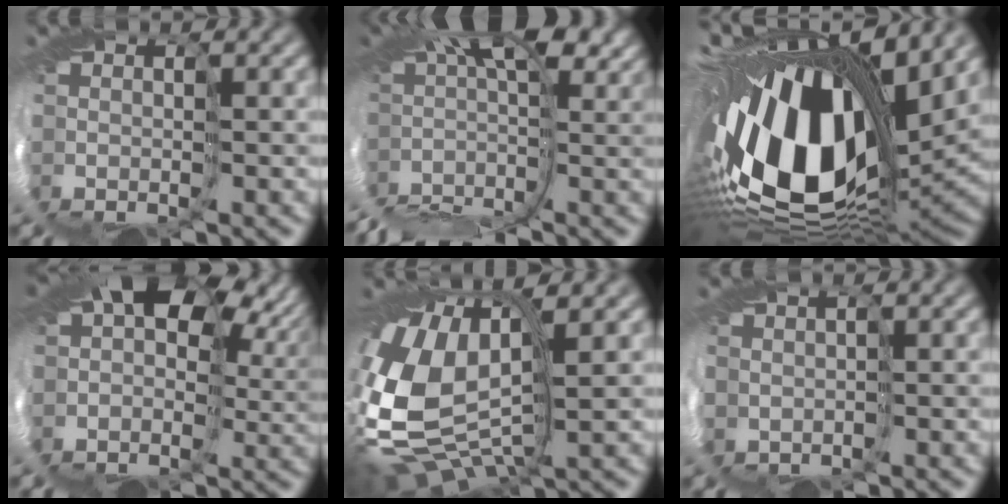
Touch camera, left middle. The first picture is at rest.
{"total": 6.4, "force": [-2.7, 2.0, 5.5], "torque": [-0.093, 0.012, -0.066]}
{"total": 16.4, "force": [2.0, 8.5, 13.9], "torque": [-0.291, -0.028, 0.036]}
{"total": 13.8, "force": [4.9, 8.8, 9.5], "torque": [-0.170, 0.031, 0.075]}
{"total": 12.2, "force": [1.2, 7.0, 9.9], "torque": [-0.236, 0.004, 0.020]}
{"total": 5.0, "force": [-0.6, 4.5, 2.0], "torque": [-0.059, -0.004, -0.031]}